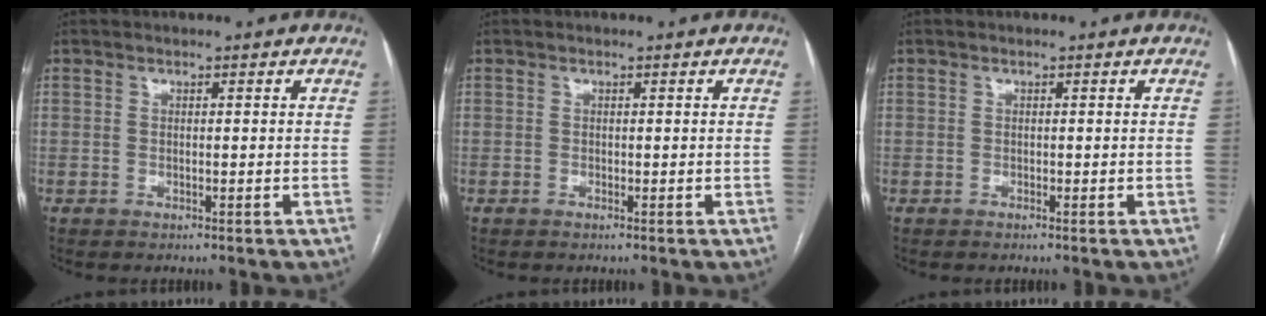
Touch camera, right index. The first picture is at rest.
{"total": 0.0}
{"total": 0.0}